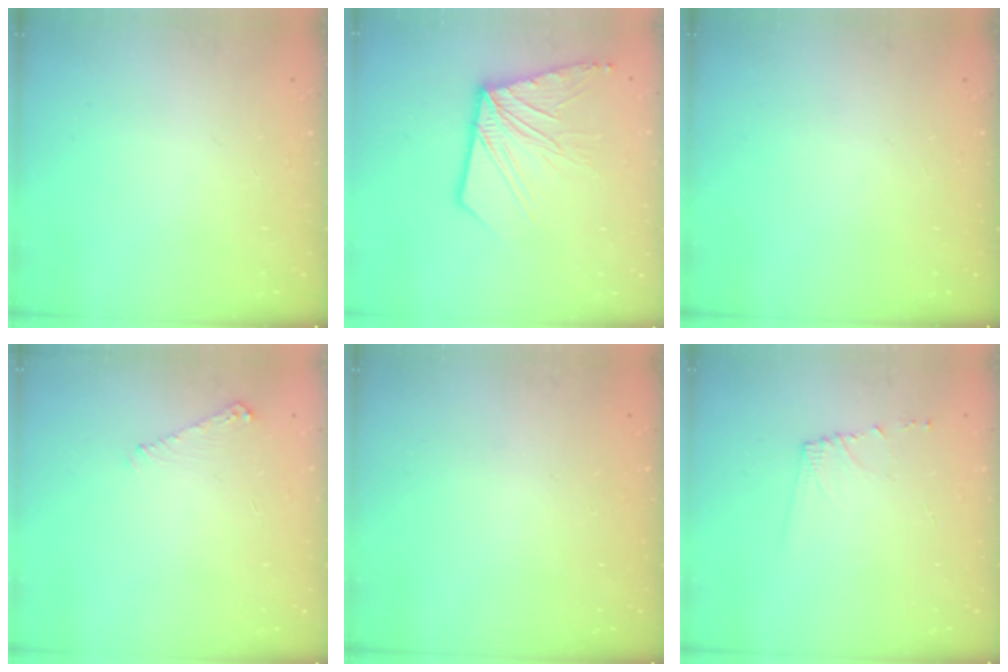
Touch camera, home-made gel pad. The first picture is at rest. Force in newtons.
{"total": 14.4, "press": 14.4, "slide": 1.5}
{"total": 0.0}
{"total": 4.7, "press": 4.7, "slide": 0.7}
{"total": 0.0}
{"total": 5.8, "press": 5.8, "slide": 0.6}